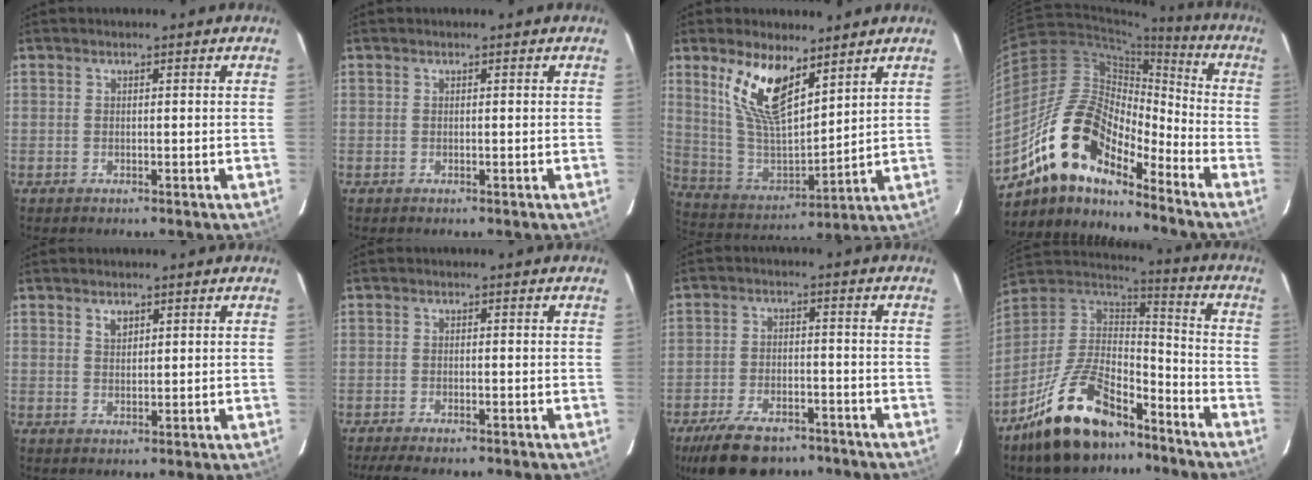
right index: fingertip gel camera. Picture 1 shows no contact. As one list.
[{"total": 0.0}, {"total": 14.6, "force": [8.6, 5.9, 10.2], "torque": [-0.206, 0.002, 0.182]}, {"total": 16.4, "force": [-12.5, 6.0, 8.9], "torque": [-0.153, 0.002, -0.246]}, {"total": 1.9, "force": [1.2, 1.2, 0.9], "torque": [-0.013, 0.004, 0.022]}, {"total": 7.1, "force": [-6.1, 1.3, 3.4], "torque": [-0.080, -0.023, -0.098]}, {"total": 13.9, "force": [-10.4, 6.4, 6.8], "torque": [-0.155, -0.008, -0.162]}, {"total": 21.4, "force": [-14.5, 9.6, 12.5], "torque": [-0.263, 0.003, -0.245]}]